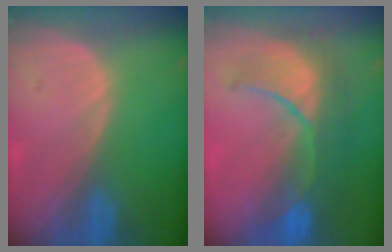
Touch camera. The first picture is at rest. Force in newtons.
{"total": 10.0, "press": 9.2, "slide": 4.1}